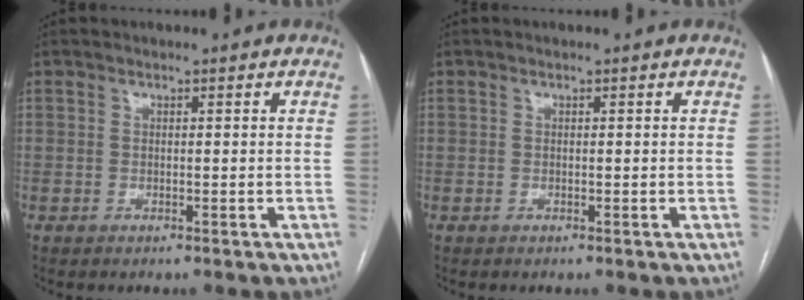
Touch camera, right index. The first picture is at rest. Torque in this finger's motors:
{"motor_torque": [0.00, 0.00, 0.00, 0.00]}